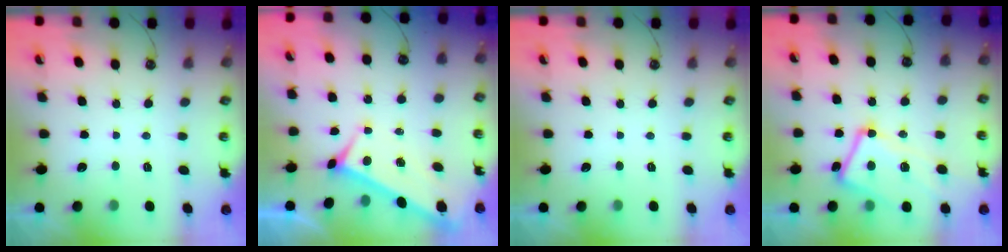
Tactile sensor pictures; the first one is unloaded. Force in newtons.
{"total": 2.4, "press": 2.3, "slide": 0.6}
{"total": 0.0}
{"total": 7.5, "press": 7.4, "slide": 1.4}